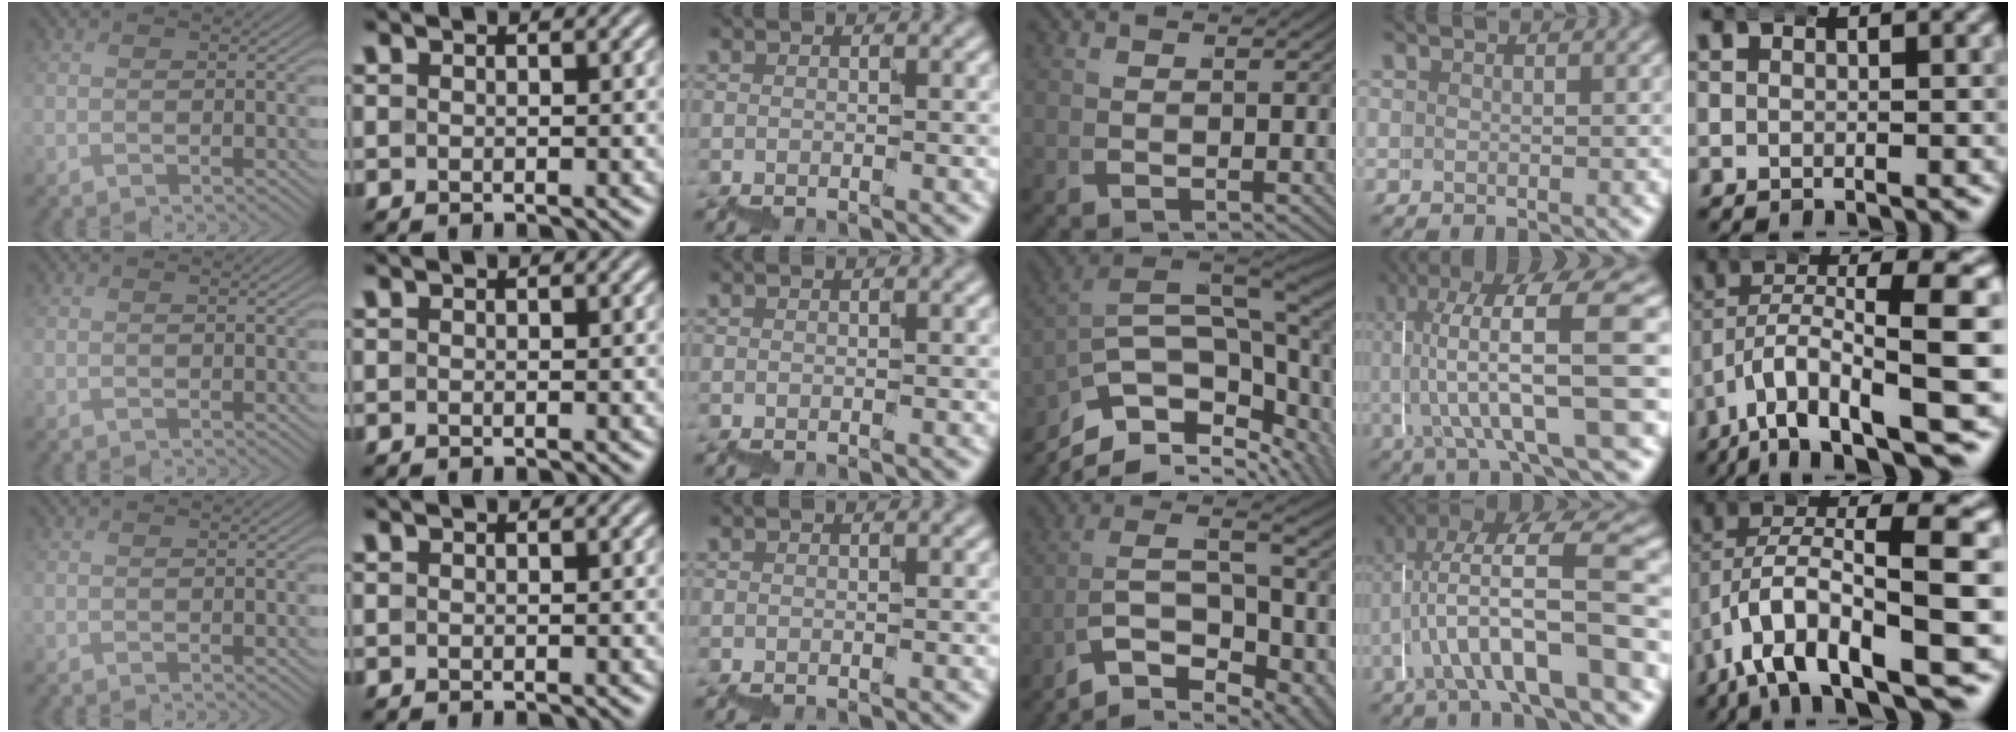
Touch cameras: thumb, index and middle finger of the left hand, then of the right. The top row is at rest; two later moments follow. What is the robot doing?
{"motion": "wrap", "object": "bubble wrap"}